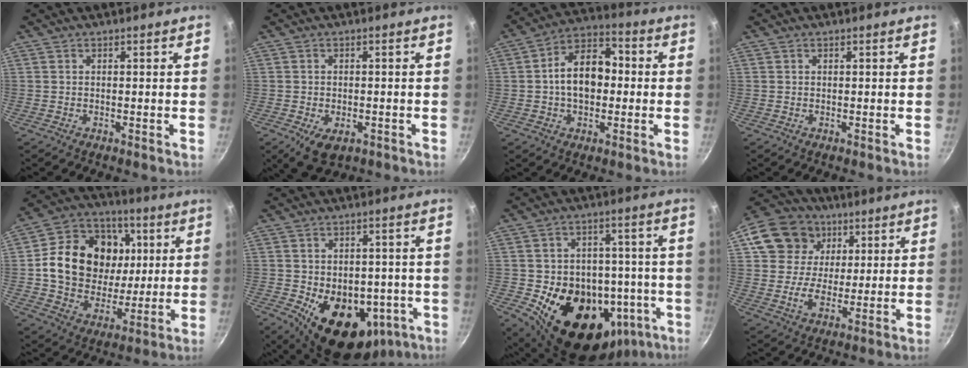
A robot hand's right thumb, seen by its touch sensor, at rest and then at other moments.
{"total": 5.8, "force": [-2.2, 3.6, 4.0], "torque": [-0.055, -0.001, -0.026]}
{"total": 12.6, "force": [0.0, 8.4, 9.4], "torque": [-0.118, 0.035, -0.015]}
{"total": 0.0}
{"total": 21.4, "force": [3.7, 17.3, 12.2], "torque": [-0.189, 0.010, 0.064]}
{"total": 17.7, "force": [-5.3, 12.2, 11.7], "torque": [-0.141, 0.009, -0.054]}
{"total": 25.3, "force": [-7.7, 18.0, 16.0], "torque": [-0.214, 0.021, -0.088]}
{"total": 14.7, "force": [5.3, 12.4, 5.7], "torque": [-0.075, 0.003, 0.085]}